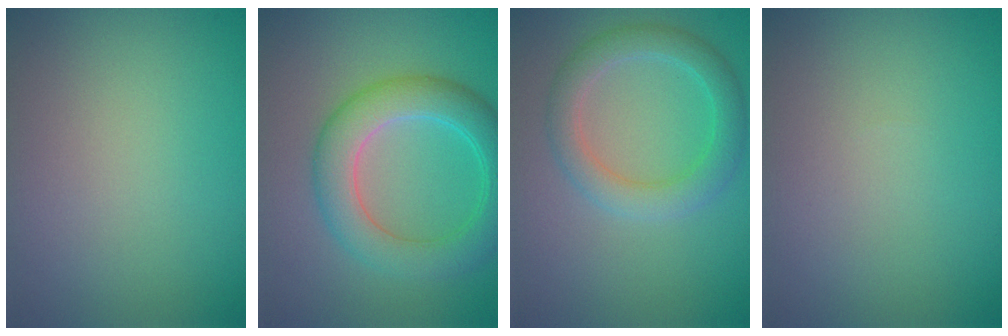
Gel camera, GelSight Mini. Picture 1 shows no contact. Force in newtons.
{"total": 5.8, "press": 5.8, "slide": 0.1}
{"total": 3.6, "press": 3.6, "slide": 0.0}
{"total": 0.0}